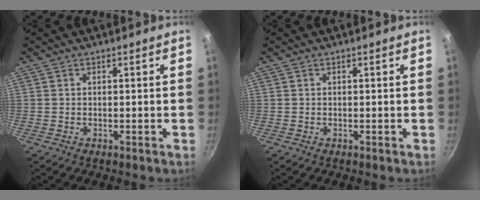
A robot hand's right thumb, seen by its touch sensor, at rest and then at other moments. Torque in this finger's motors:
{"motor_torque": [0.00, 0.00, 0.00, 0.00, 0.00]}